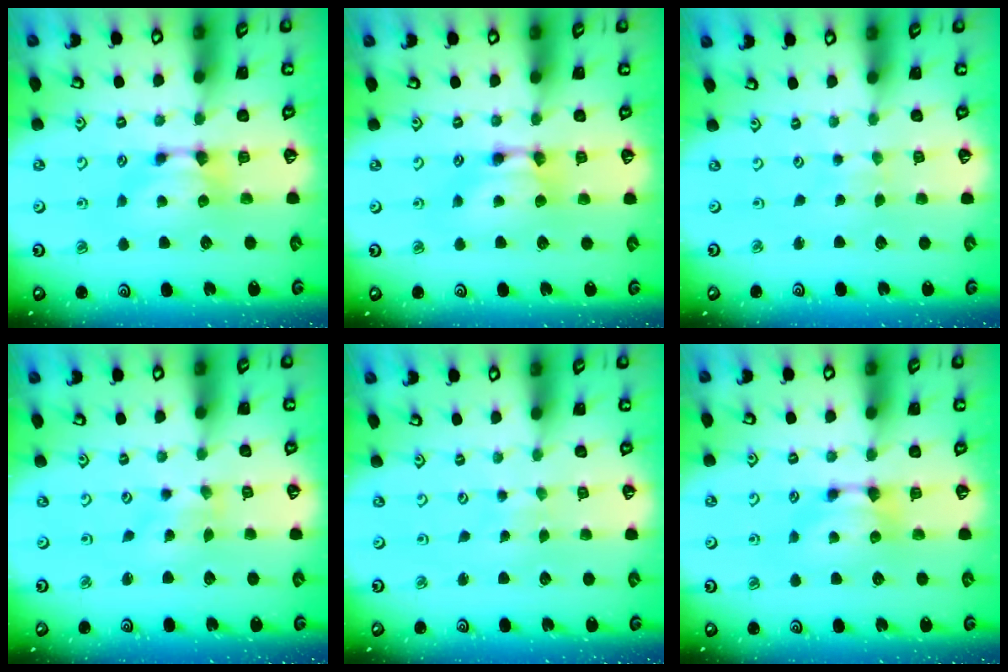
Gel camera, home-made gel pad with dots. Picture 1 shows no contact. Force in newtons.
{"total": 1.7, "press": 1.7, "slide": 0.2}
{"total": 4.1, "press": 4.1, "slide": 0.1}
{"total": 3.5, "press": 3.4, "slide": 0.8}
{"total": 5.7, "press": 5.7, "slide": 0.2}
{"total": 0.0}